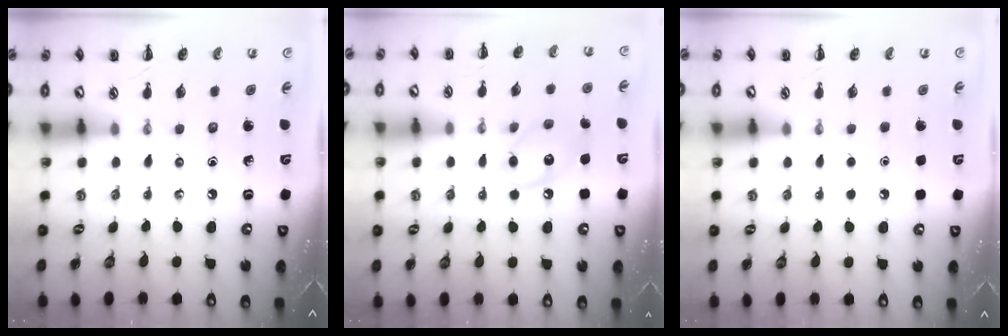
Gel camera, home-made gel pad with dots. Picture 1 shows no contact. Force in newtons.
{"total": 10.7, "press": 10.6, "slide": 0.7}
{"total": 1.8, "press": 1.8, "slide": 0.1}